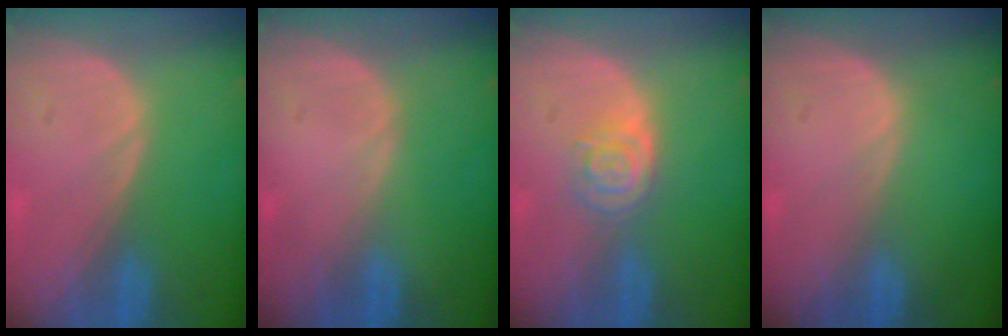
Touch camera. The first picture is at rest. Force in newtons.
{"total": 0.0}
{"total": 4.1, "press": 3.8, "slide": 1.5}
{"total": 0.0}